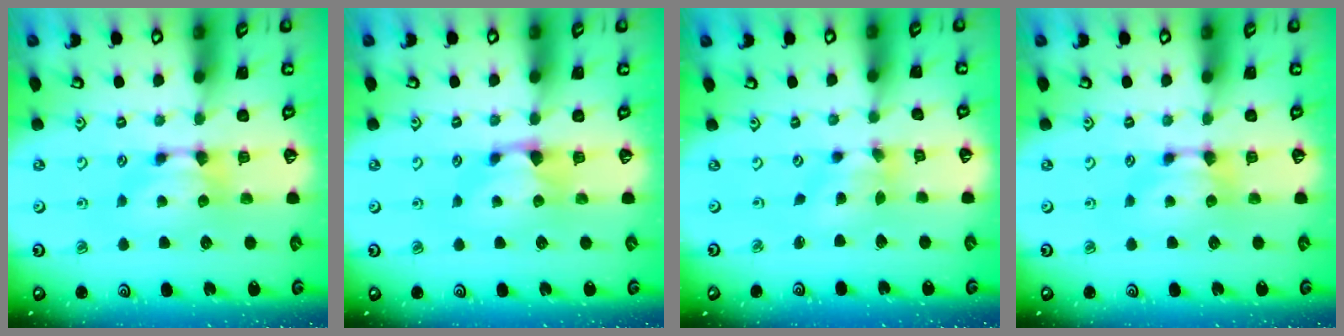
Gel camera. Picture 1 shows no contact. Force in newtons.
{"total": 0.9, "press": 0.5, "slide": 0.7}
{"total": 2.8, "press": 2.4, "slide": 1.5}
{"total": 0.0}